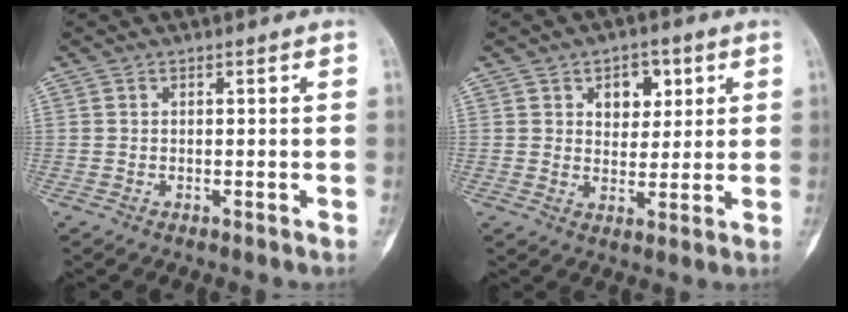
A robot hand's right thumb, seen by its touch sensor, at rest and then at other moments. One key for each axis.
{"total": 6.7, "fx": 2.7, "fy": 4.7, "fz": 4.0, "tx": -0.019, "ty": -0.010, "tz": 0.037}